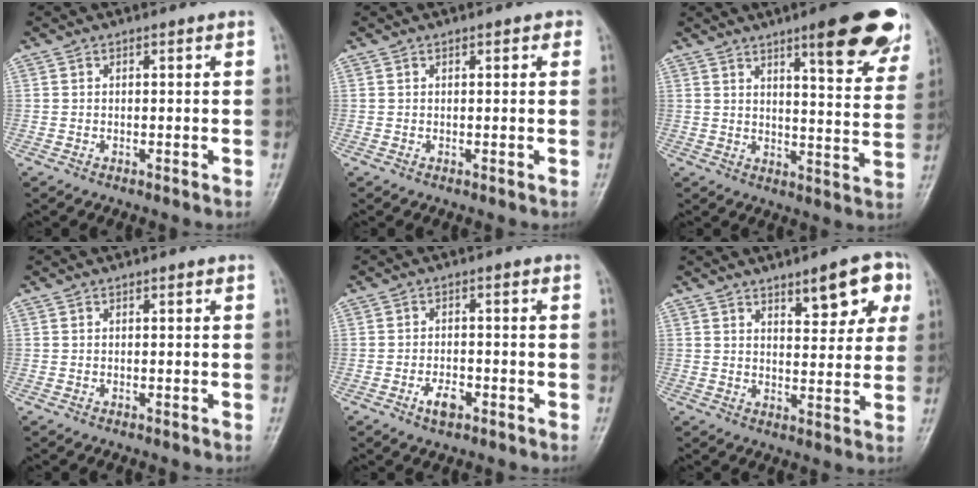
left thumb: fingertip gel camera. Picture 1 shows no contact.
{"total": 1.3, "force": [0.6, 0.6, 0.9], "torque": [-0.006, 0.000, 0.006]}
{"total": 17.2, "force": [10.5, 3.8, 13.0], "torque": [-0.127, -0.052, 0.134]}
{"total": 0.0}
{"total": 3.6, "force": [-1.9, 1.8, 2.4], "torque": [-0.040, 0.008, -0.032]}
{"total": 9.3, "force": [4.8, 3.5, 7.2], "torque": [-0.067, -0.019, 0.065]}